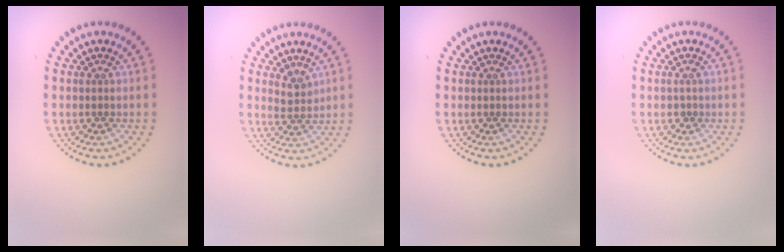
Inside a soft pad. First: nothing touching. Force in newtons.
{"total": 1.8, "press": 1.4, "slide": 1.2}
{"total": 0.0}
{"total": 0.6, "press": 0.6, "slide": 0.2}